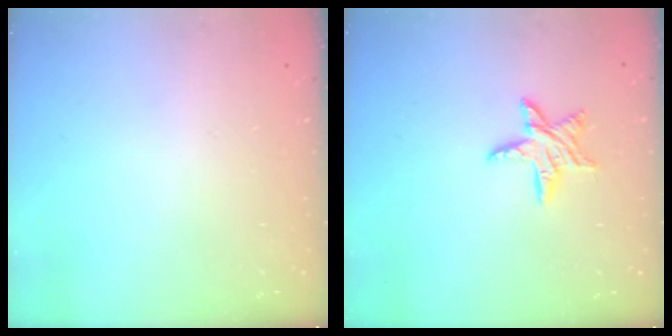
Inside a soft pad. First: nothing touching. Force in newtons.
{"total": 8.8, "press": 8.8, "slide": 0.6}